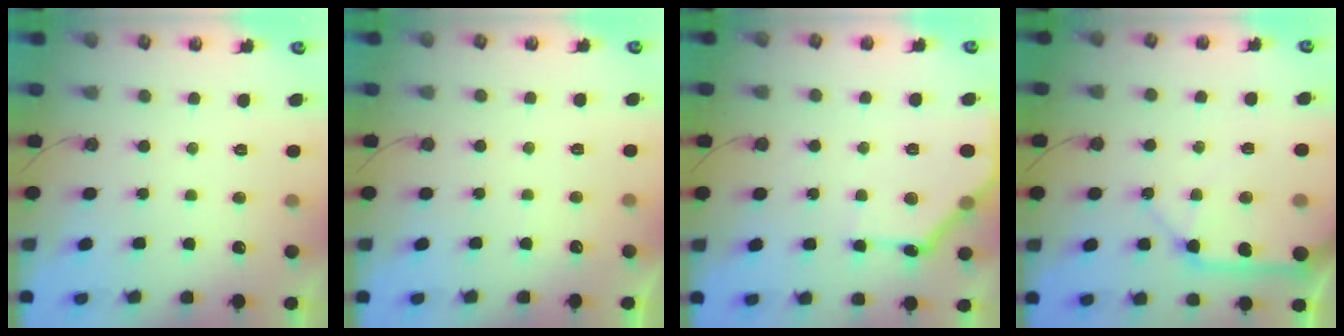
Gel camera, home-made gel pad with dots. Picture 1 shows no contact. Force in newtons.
{"total": 3.3, "press": 3.2, "slide": 0.5}
{"total": 13.8, "press": 13.8, "slide": 0.2}
{"total": 15.2, "press": 15.0, "slide": 2.2}